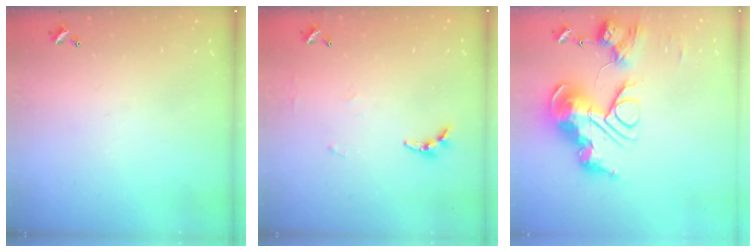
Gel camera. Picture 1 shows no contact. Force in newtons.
{"total": 5.2, "press": 5.2, "slide": 0.5}
{"total": 0.7, "press": 0.7, "slide": 0.0}